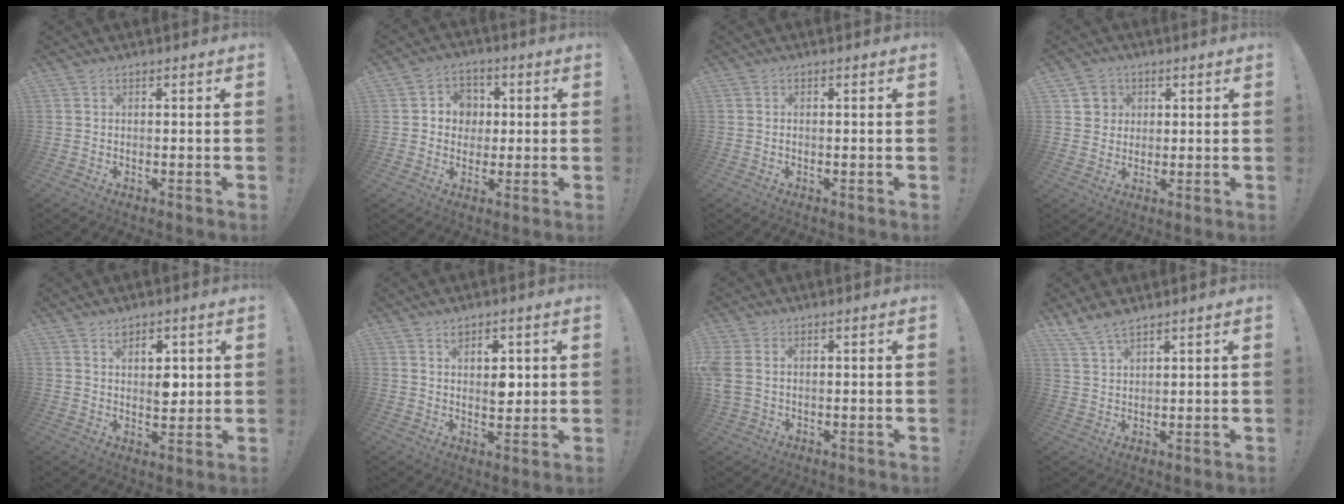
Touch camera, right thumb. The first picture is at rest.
{"total": 7.1, "force": [0.4, 6.8, 1.9], "torque": [-0.034, 0.006, 0.012]}
{"total": 0.0}
{"total": 4.9, "force": [1.6, 4.6, 0.7], "torque": [-0.010, -0.006, 0.030]}
{"total": 6.0, "force": [2.7, 3.9, 3.7], "torque": [-0.042, -0.012, 0.043]}
{"total": 5.6, "force": [2.4, 3.7, 3.4], "torque": [-0.036, -0.011, 0.037]}
{"total": 4.4, "force": [1.1, 3.2, 2.8], "torque": [-0.065, 0.000, 0.021]}
{"total": 5.6, "force": [4.8, 1.3, 2.6], "torque": [-0.061, -0.022, 0.093]}